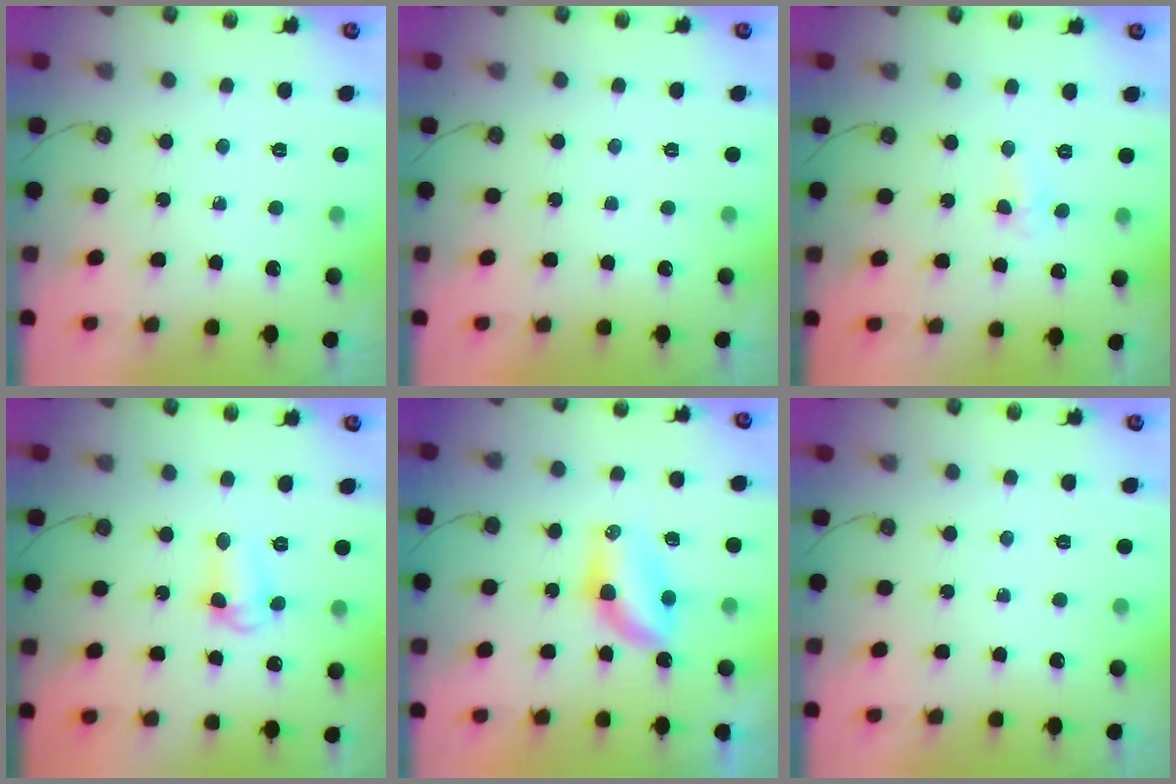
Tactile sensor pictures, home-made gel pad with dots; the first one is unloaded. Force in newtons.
{"total": 0.0}
{"total": 3.0, "press": 2.9, "slide": 0.7}
{"total": 7.1, "press": 6.4, "slide": 3.2}
{"total": 8.2, "press": 7.3, "slide": 3.8}
{"total": 0.0}